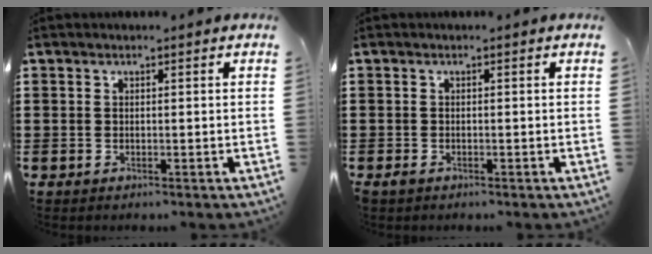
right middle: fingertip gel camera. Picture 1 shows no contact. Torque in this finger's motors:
{"motor_torque": [0.46, -0.19, 0.00, 0.03]}